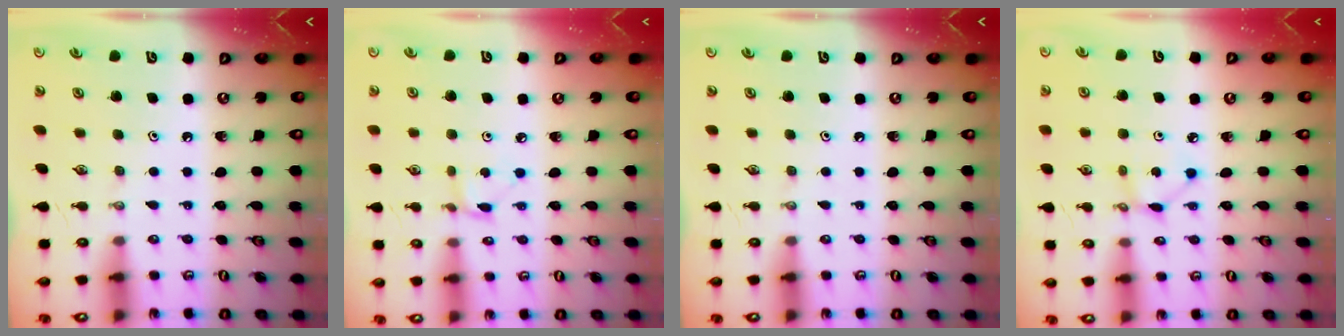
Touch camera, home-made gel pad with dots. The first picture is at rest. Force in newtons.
{"total": 2.0, "press": 2.0, "slide": 0.2}
{"total": 0.0}
{"total": 2.7, "press": 2.7, "slide": 0.1}